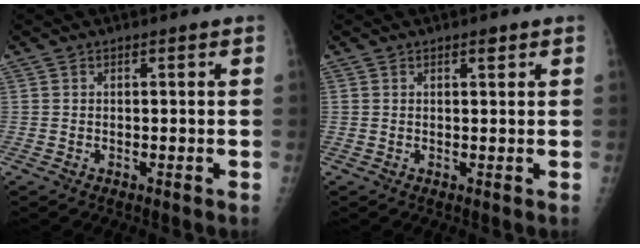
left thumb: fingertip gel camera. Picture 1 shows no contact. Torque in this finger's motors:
{"motor_torque": [-0.20, 0.02, 0.08, 0.17, 0.00]}